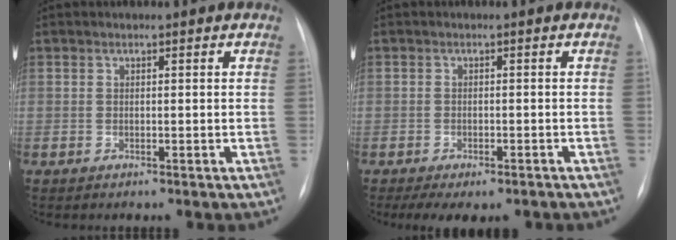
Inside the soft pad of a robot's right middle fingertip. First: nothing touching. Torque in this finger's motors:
{"motor_torque": [0.14, -0.37, -0.20, -0.07]}